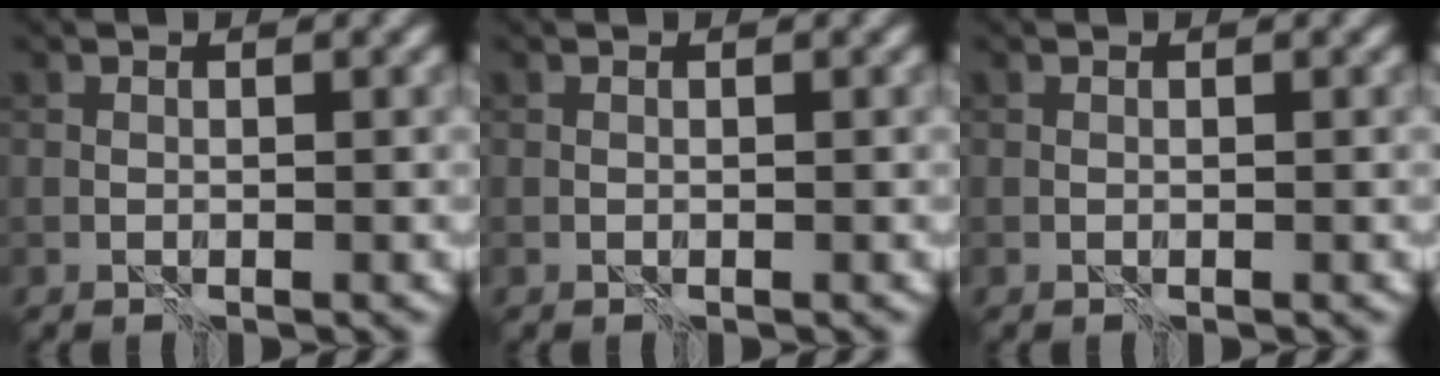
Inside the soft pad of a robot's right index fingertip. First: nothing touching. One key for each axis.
{"total": 0.0}
{"total": 0.0}